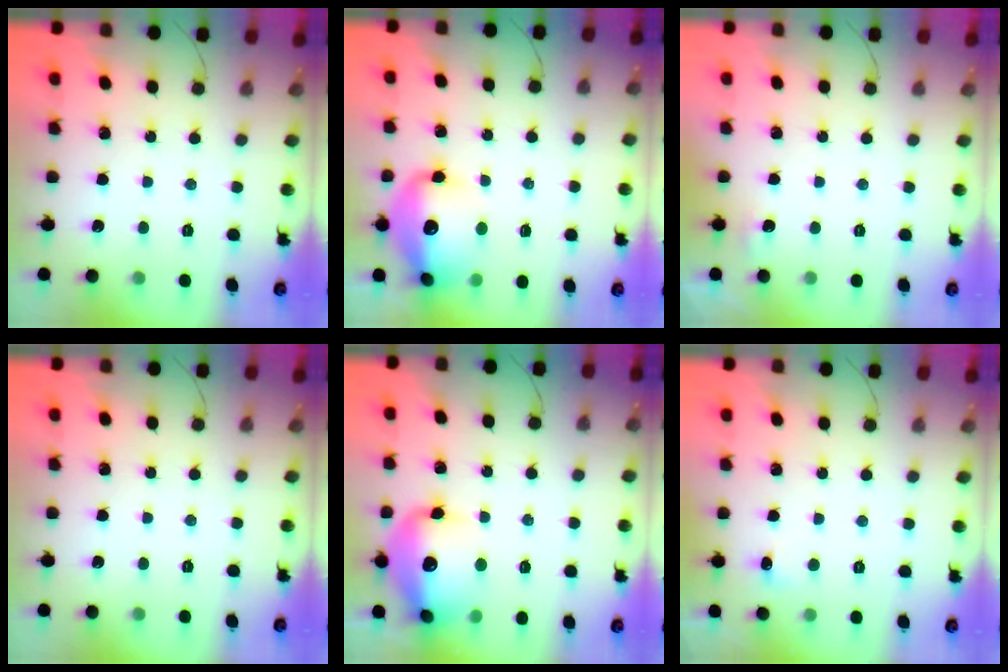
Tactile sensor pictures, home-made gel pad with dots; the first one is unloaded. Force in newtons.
{"total": 16.1, "press": 15.8, "slide": 2.9}
{"total": 3.7, "press": 3.4, "slide": 1.6}
{"total": 0.0}
{"total": 18.3, "press": 18.2, "slide": 1.6}
{"total": 3.9, "press": 3.7, "slide": 1.1}